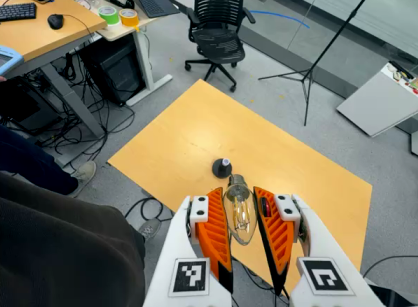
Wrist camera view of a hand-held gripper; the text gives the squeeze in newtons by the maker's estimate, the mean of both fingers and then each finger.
{"total": 11.2, "left": 11.4, "right": 11.0}